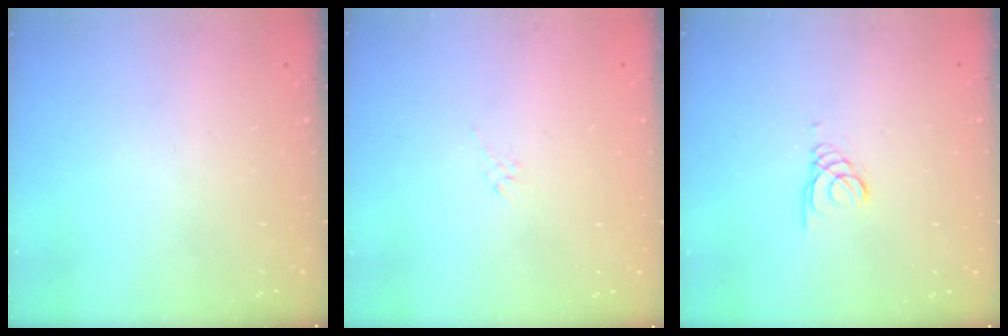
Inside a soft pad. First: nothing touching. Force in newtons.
{"total": 2.8, "press": 2.7, "slide": 0.6}
{"total": 1.1, "press": 1.0, "slide": 0.1}